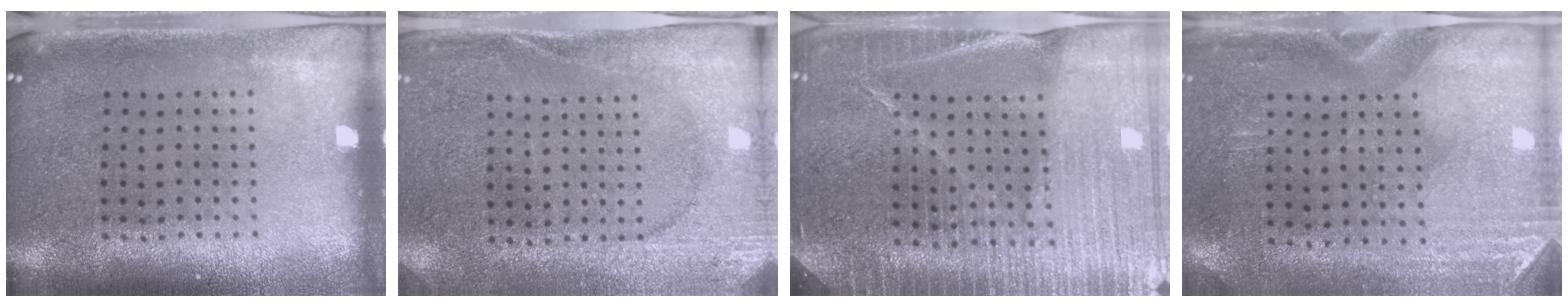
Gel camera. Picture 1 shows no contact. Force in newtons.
{"total": 2.6, "press": 2.5, "slide": 0.6}
{"total": 4.5, "press": 4.2, "slide": 1.6}
{"total": 2.9, "press": 2.5, "slide": 1.4}